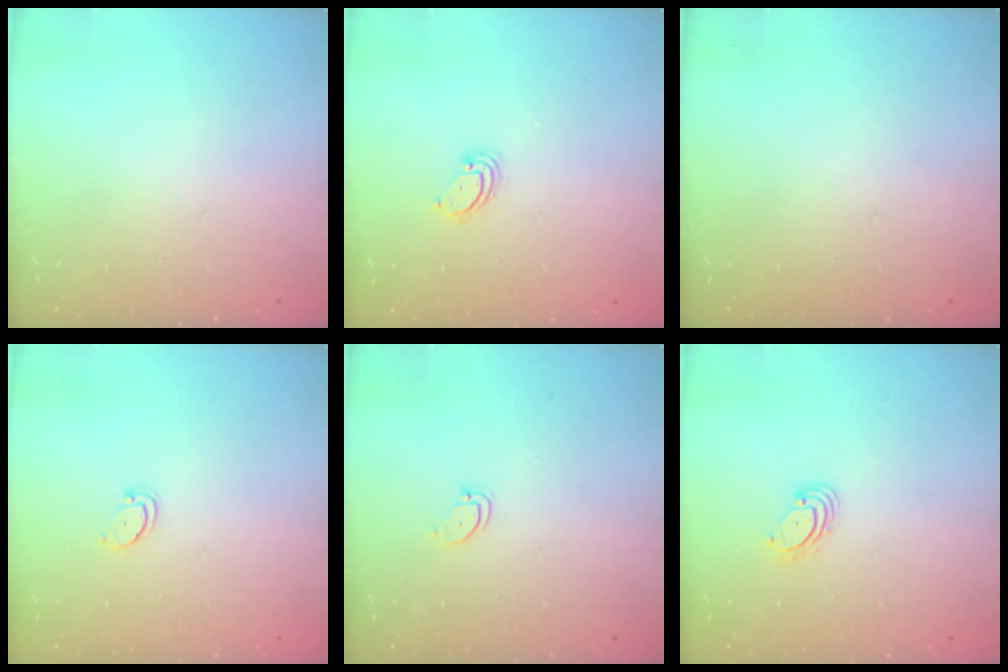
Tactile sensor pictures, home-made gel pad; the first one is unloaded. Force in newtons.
{"total": 2.6, "press": 2.6, "slide": 0.1}
{"total": 0.0}
{"total": 2.3, "press": 2.3, "slide": 0.2}
{"total": 2.4, "press": 2.4, "slide": 0.2}
{"total": 2.9, "press": 2.9, "slide": 0.4}